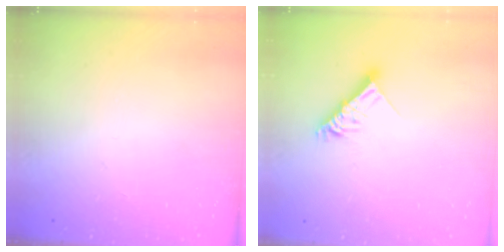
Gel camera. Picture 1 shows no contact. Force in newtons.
{"total": 9.8, "press": 9.8, "slide": 0.8}